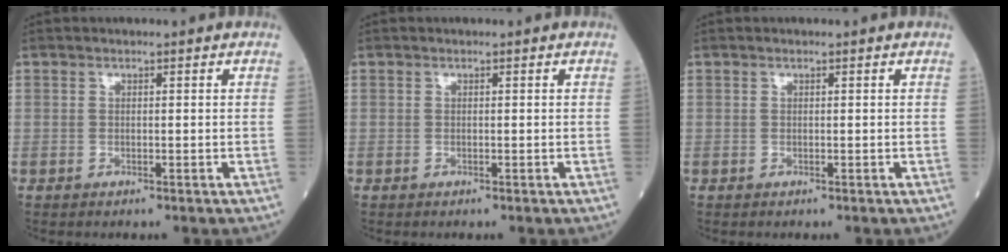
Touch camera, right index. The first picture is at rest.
{"total": 0.0}
{"total": 0.0}